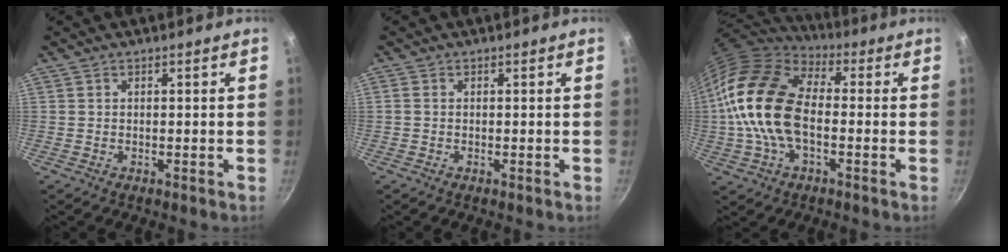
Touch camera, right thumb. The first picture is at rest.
{"total": 0.8, "force": [-0.1, 0.7, 0.4], "torque": [-0.008, 0.003, -0.003]}
{"total": 18.1, "force": [-0.9, 11.1, 14.3], "torque": [-0.256, 0.026, -0.031]}